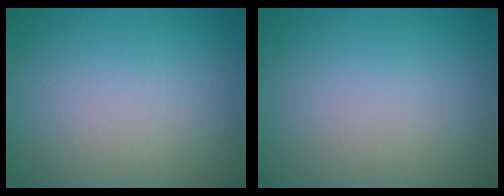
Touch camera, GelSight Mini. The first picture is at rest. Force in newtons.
{"total": 0.0}